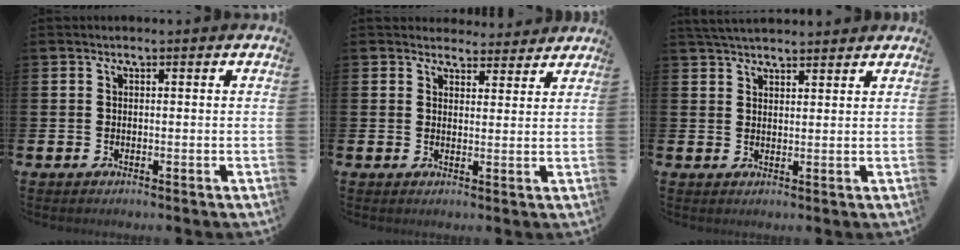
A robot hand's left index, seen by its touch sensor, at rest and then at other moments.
{"total": 3.6, "force": [3.3, 1.2, -0.2], "torque": [0.008, -0.019, 0.059]}
{"total": 3.6, "force": [3.5, 0.6, 0.7], "torque": [-0.017, -0.011, 0.065]}